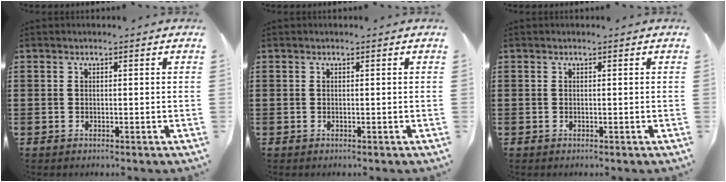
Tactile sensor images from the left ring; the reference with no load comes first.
{"total": 0.0}
{"total": 0.0}